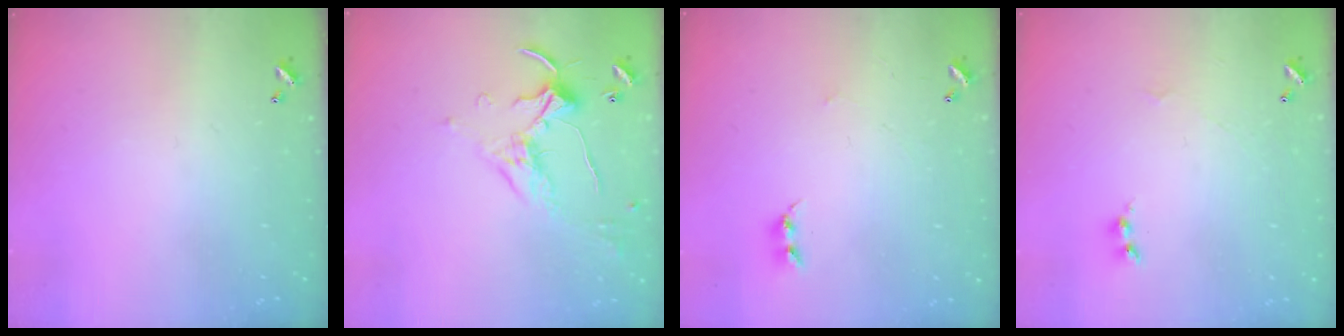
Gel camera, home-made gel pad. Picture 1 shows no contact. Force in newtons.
{"total": 1.2, "press": 0.8, "slide": 0.8}
{"total": 2.4, "press": 2.4, "slide": 0.4}
{"total": 1.7, "press": 1.6, "slide": 0.6}